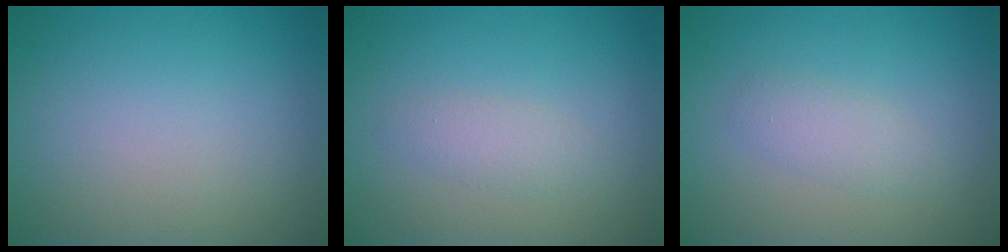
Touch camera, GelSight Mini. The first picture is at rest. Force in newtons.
{"total": 1.4, "press": 1.4, "slide": 0.1}
{"total": 2.4, "press": 2.4, "slide": 0.2}